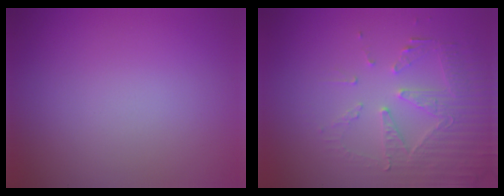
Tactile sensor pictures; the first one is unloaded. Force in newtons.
{"total": 5.4, "press": 3.8, "slide": 3.8}